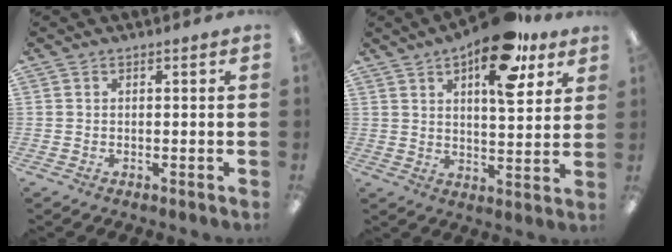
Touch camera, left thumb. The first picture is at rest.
{"total": 17.0, "force": [10.3, 7.0, 11.6], "torque": [-0.172, -0.042, 0.168]}